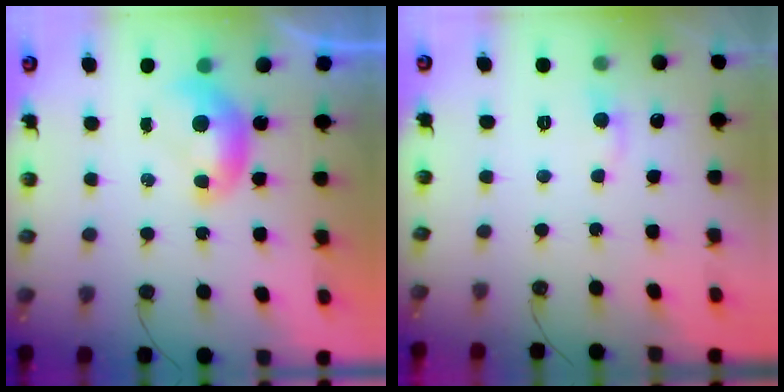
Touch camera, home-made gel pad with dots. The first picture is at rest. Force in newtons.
{"total": 0.7, "press": 0.3, "slide": 0.7}